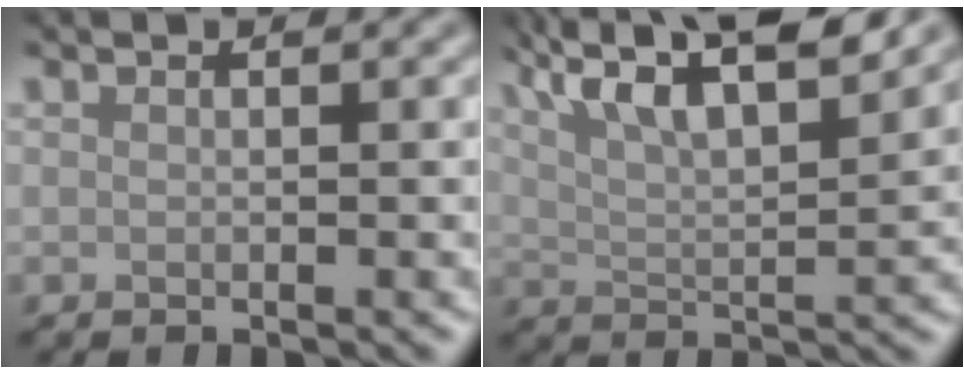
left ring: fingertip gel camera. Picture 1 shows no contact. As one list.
[{"total": 10.1, "force": [6.6, 3.0, 7.0], "torque": [-0.111, 0.024, 0.078]}]